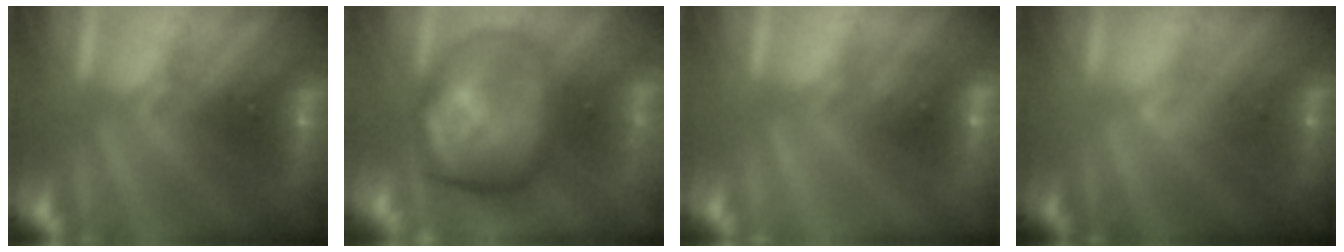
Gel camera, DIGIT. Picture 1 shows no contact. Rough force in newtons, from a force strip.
{"total": 7.7}
{"total": 1.5}
{"total": 2.4}